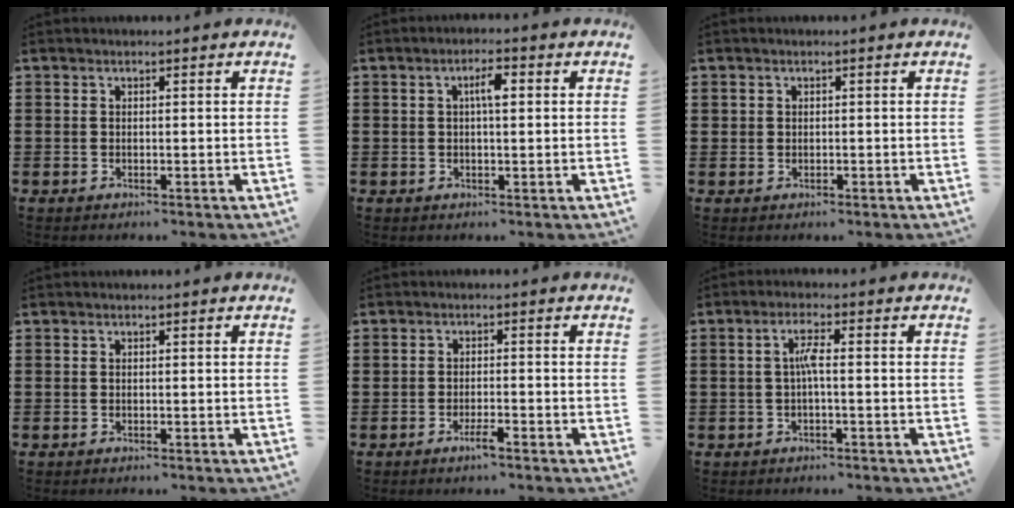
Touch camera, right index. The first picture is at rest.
{"total": 3.3, "force": [0.5, 1.0, 3.1], "torque": [-0.052, 0.005, 0.004]}
{"total": 0.8, "force": [0.2, 0.8, 0.0], "torque": [-0.002, 0.005, 0.002]}
{"total": 0.0}
{"total": 2.3, "force": [-1.5, 0.4, 1.6], "torque": [-0.035, -0.003, -0.029]}
{"total": 3.3, "force": [-0.2, 0.3, 3.3], "torque": [-0.064, 0.001, -0.008]}